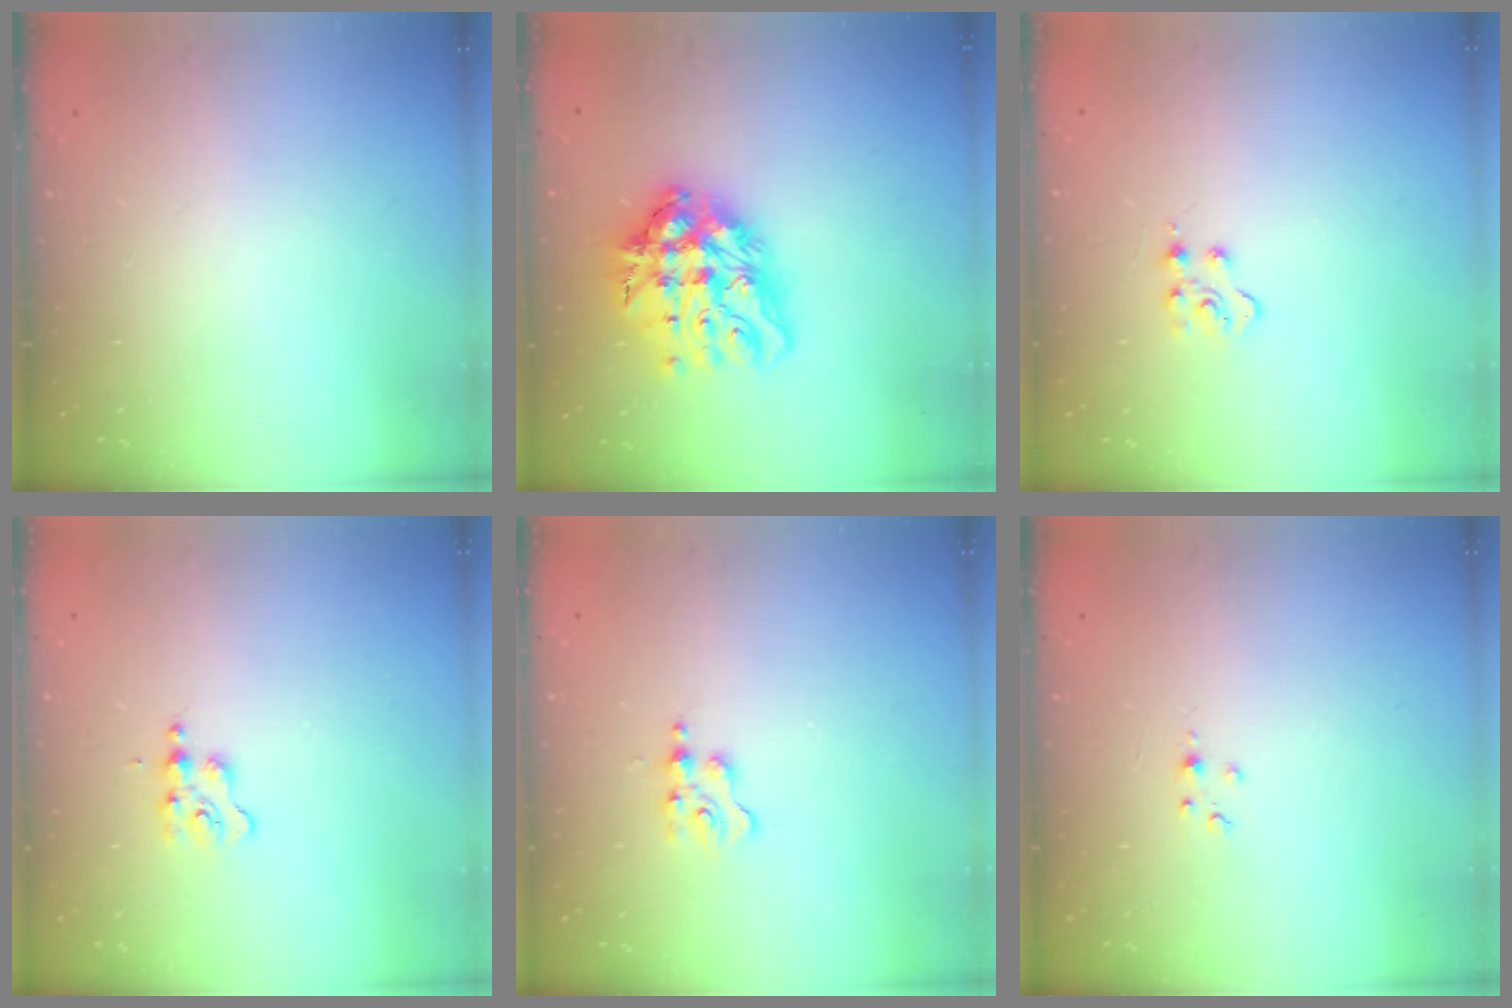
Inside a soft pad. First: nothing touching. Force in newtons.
{"total": 18.4, "press": 18.3, "slide": 1.8}
{"total": 3.3, "press": 3.3, "slide": 0.3}
{"total": 1.8, "press": 1.7, "slide": 0.3}
{"total": 2.4, "press": 2.4, "slide": 0.2}
{"total": 1.8, "press": 1.7, "slide": 0.3}